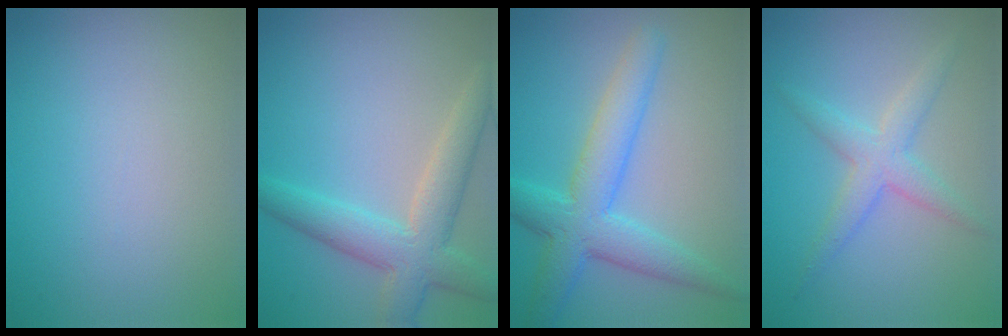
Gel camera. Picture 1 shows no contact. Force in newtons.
{"total": 5.2, "press": 5.2, "slide": 0.2}
{"total": 5.8, "press": 5.8, "slide": 0.2}
{"total": 3.0, "press": 3.0, "slide": 0.1}